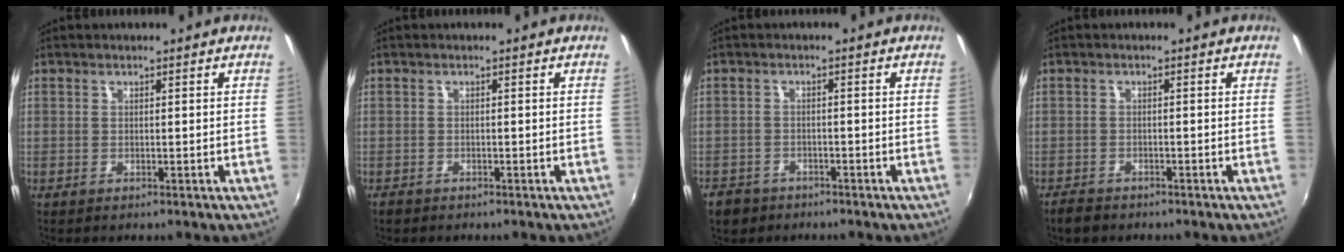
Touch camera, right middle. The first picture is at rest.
{"total": 1.3, "force": [-1.1, 0.7, 0.3], "torque": [-0.010, -0.002, -0.019]}
{"total": 4.9, "force": [-3.4, 3.3, 1.2], "torque": [-0.043, -0.002, -0.055]}
{"total": 3.0, "force": [-2.5, 1.3, 0.9], "torque": [-0.031, -0.005, -0.047]}